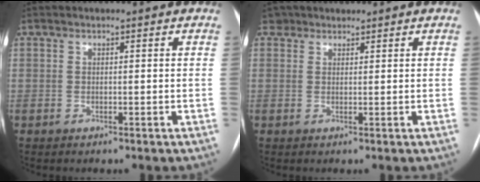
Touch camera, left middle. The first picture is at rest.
{"total": 1.7, "force": [1.3, 1.0, -0.5], "torque": [0.011, 0.011, 0.017]}